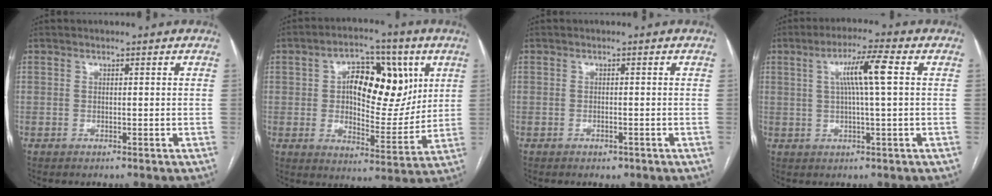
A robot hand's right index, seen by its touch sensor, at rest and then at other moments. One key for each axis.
{"total": 15.1, "fx": 4.3, "fy": 7.5, "fz": 12.4, "tx": -0.188, "ty": 0.024, "tz": 0.074}
{"total": 1.1, "fx": -0.7, "fy": 0.6, "fz": 0.6, "tx": -0.011, "ty": 0.000, "tz": -0.005}
{"total": 7.2, "fx": 1.5, "fy": -0.3, "fz": 7.0, "tx": -0.127, "ty": 0.009, "tz": 0.027}